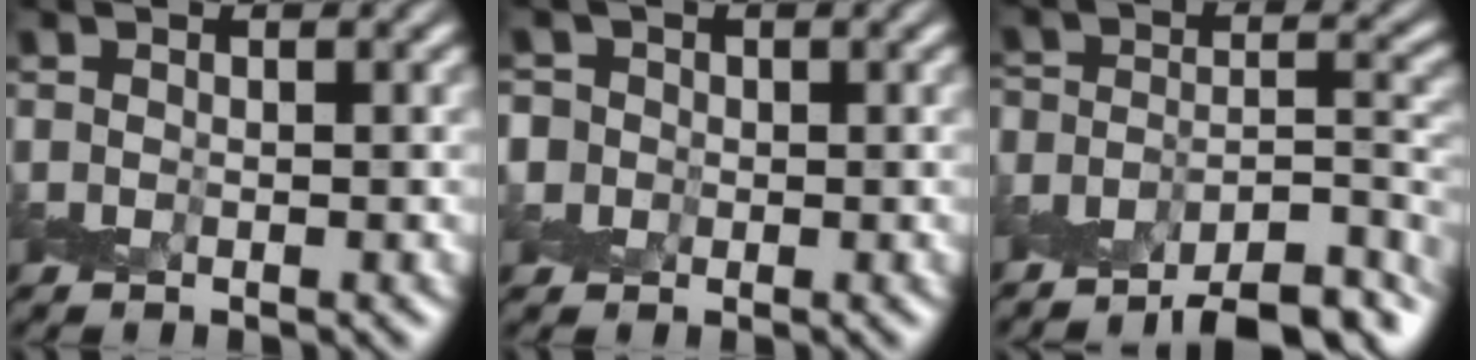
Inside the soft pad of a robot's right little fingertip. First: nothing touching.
{"total": 3.5, "force": [0.4, 3.4, 0.7], "torque": [0.003, 0.026, -0.020]}
{"total": 8.7, "force": [-7.7, 2.2, 3.4], "torque": [-0.047, 0.007, -0.120]}